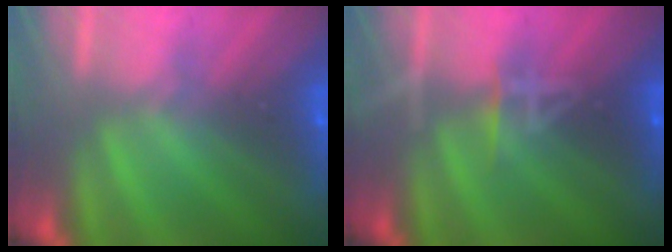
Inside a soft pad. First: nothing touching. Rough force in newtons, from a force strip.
{"total": 4.4}